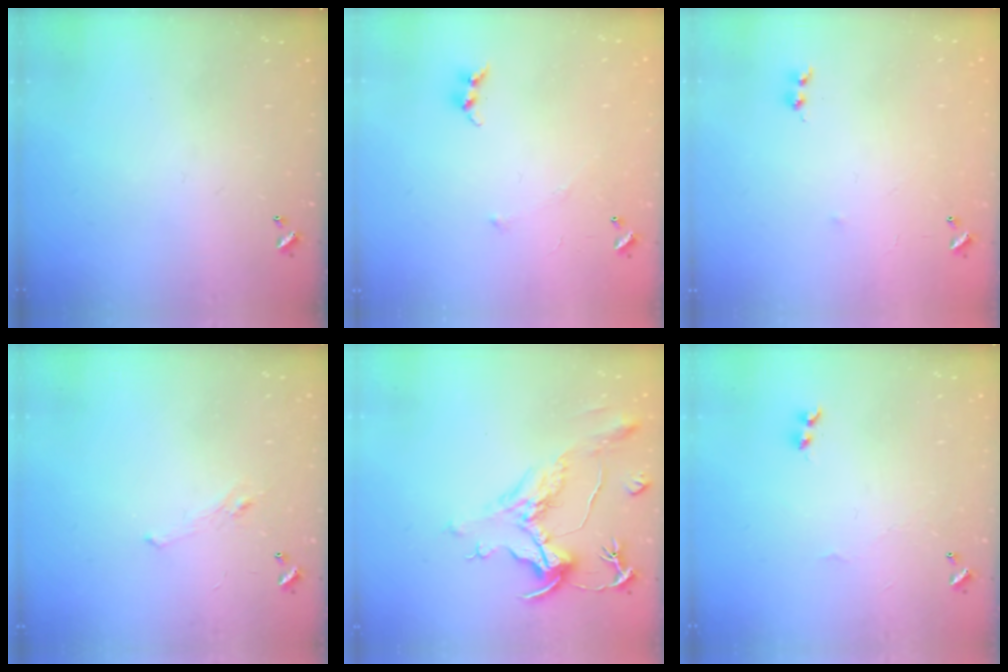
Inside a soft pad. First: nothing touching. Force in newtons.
{"total": 6.2, "press": 6.2, "slide": 0.4}
{"total": 5.7, "press": 5.7, "slide": 0.7}
{"total": 1.2, "press": 0.8, "slide": 0.9}
{"total": 1.9, "press": 1.4, "slide": 1.2}
{"total": 2.0, "press": 1.9, "slide": 0.6}